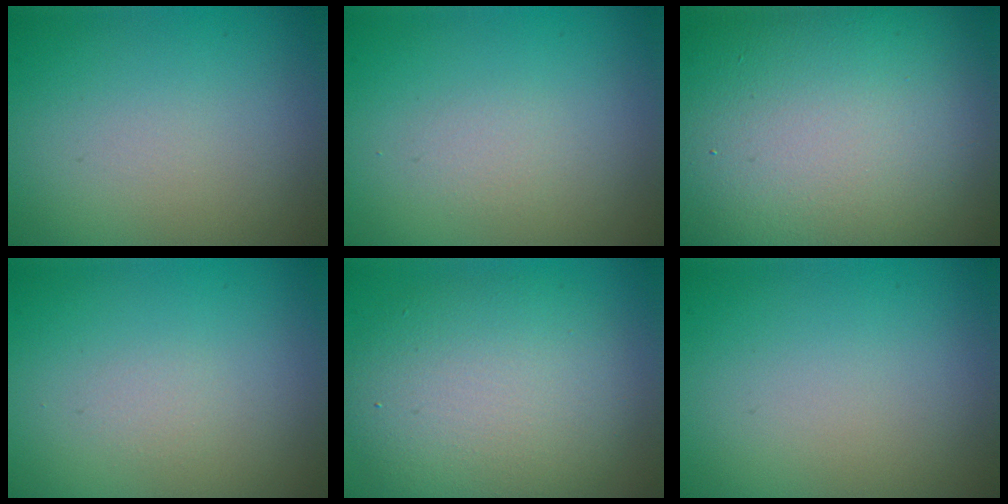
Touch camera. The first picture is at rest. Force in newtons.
{"total": 1.0, "press": 0.9, "slide": 0.1}
{"total": 19.3, "press": 19.3, "slide": 1.0}
{"total": 0.5, "press": 0.5, "slide": 0.1}
{"total": 7.5, "press": 7.5, "slide": 0.5}
{"total": 0.0}